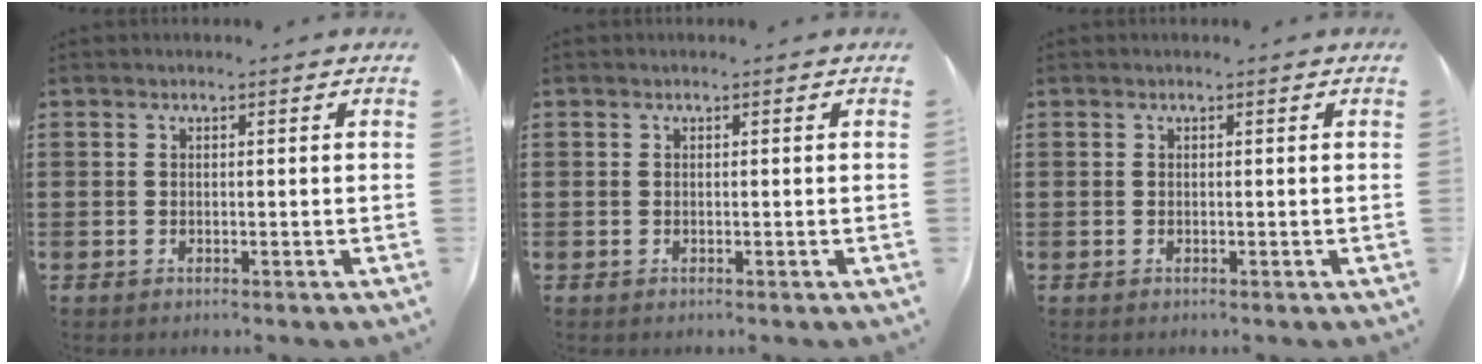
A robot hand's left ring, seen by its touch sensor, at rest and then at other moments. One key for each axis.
{"total": 0.0}
{"total": 0.0}